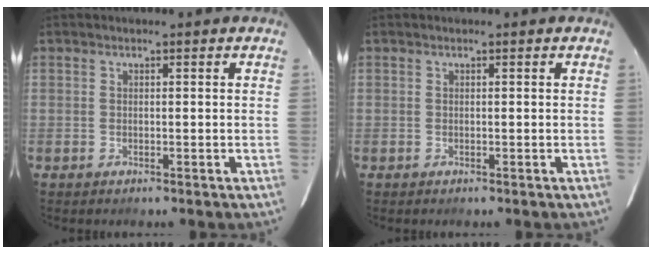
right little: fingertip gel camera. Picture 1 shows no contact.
{"total": 0.0}